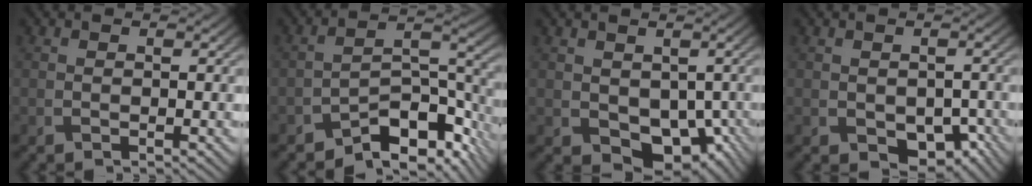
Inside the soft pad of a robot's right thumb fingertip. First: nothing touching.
{"total": 10.9, "force": [-7.3, 4.4, 6.8], "torque": [-0.083, -0.003, -0.130]}
{"total": 7.0, "force": [-0.9, 5.1, 4.7], "torque": [-0.087, -0.037, -0.001]}
{"total": 5.2, "force": [-2.0, 3.5, 3.3], "torque": [-0.052, -0.025, -0.021]}